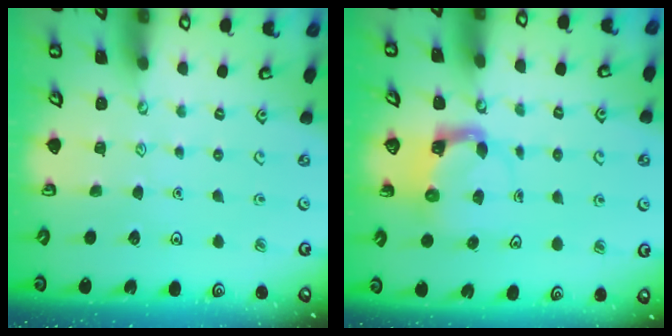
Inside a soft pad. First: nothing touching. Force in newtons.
{"total": 3.9, "press": 3.9, "slide": 0.6}